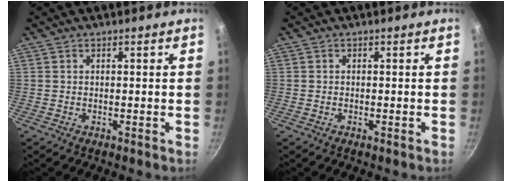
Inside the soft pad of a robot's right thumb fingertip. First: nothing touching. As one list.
[{"total": 0.0}]